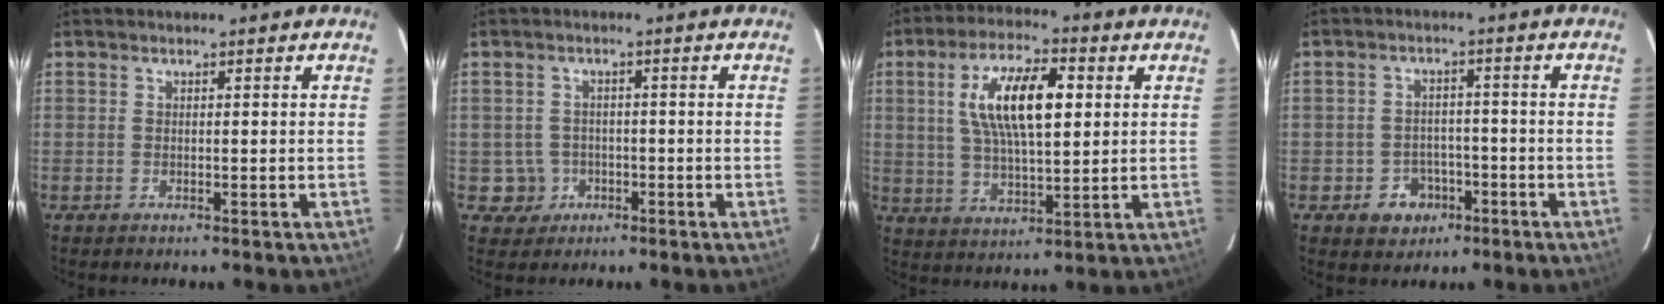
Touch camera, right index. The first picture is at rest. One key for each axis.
{"total": 4.2, "fx": -1.3, "fy": 4.0, "fz": 0.0, "tx": -0.008, "ty": 0.018, "tz": -0.017}
{"total": 13.6, "fx": 3.3, "fy": 5.0, "fz": 12.2, "tx": -0.227, "ty": 0.015, "tz": 0.061}
{"total": 5.9, "fx": -2.8, "fy": 5.0, "fz": 1.5, "tx": -0.043, "ty": 0.016, "tz": -0.026}